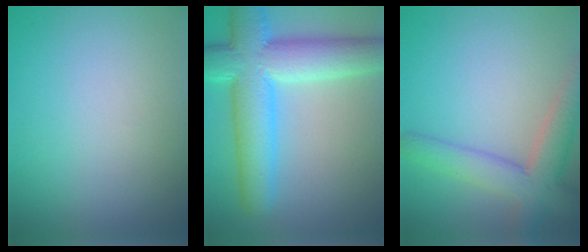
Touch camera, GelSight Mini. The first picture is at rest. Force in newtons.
{"total": 9.7, "press": 9.7, "slide": 0.4}
{"total": 5.1, "press": 5.1, "slide": 0.2}